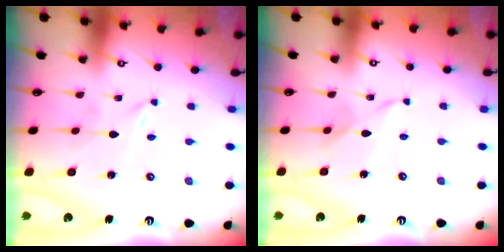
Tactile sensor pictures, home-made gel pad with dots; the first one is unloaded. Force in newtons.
{"total": 4.0, "press": 4.0, "slide": 0.3}